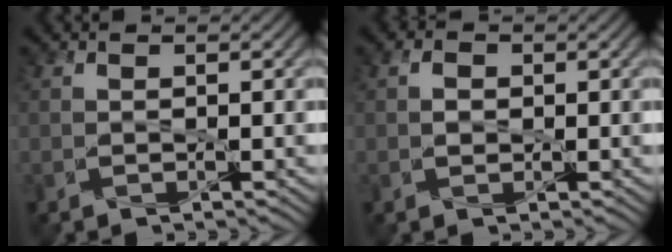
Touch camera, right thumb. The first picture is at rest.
{"total": 1.4, "force": [0.1, 1.2, 0.8], "torque": [-0.017, 0.000, -0.002]}